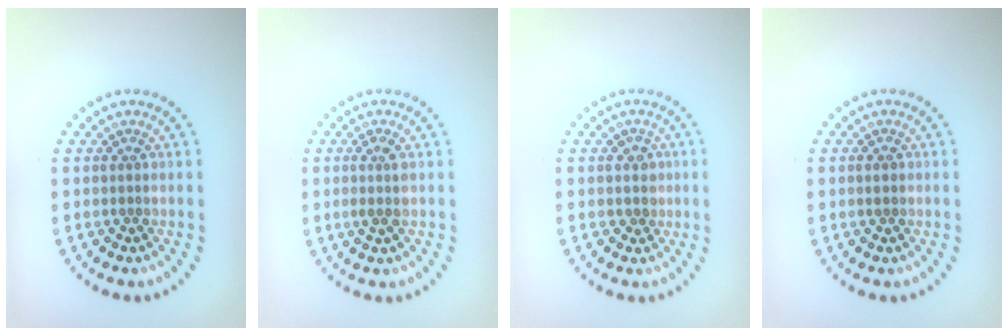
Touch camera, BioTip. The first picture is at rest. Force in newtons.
{"total": 1.6, "press": 1.3, "slide": 0.8}
{"total": 1.5, "press": 1.3, "slide": 0.8}
{"total": 1.1, "press": 1.1, "slide": 0.1}